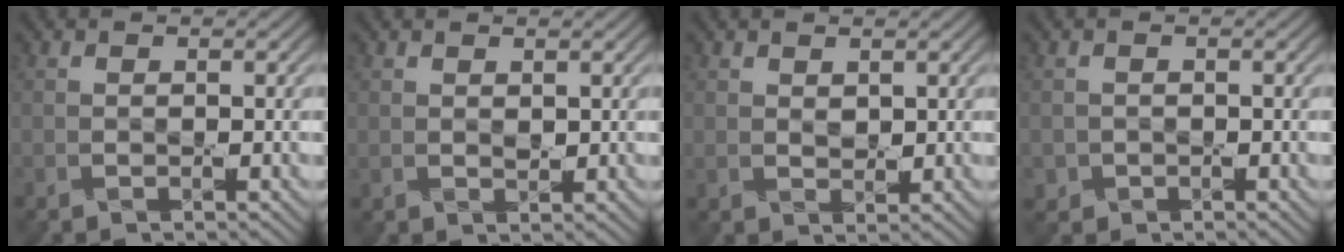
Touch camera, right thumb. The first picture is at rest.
{"total": 1.1, "force": [0.7, 0.6, 0.6], "torque": [-0.015, -0.005, 0.018]}
{"total": 1.5, "force": [1.0, 0.8, 0.7], "torque": [-0.018, -0.005, 0.025]}
{"total": 1.4, "force": [-0.6, 1.3, 0.1], "torque": [0.003, -0.008, -0.012]}